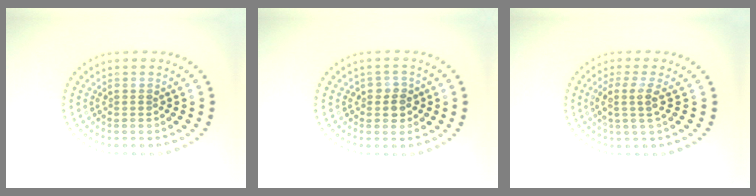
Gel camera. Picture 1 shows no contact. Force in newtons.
{"total": 2.0, "press": 1.9, "slide": 0.7}
{"total": 2.4, "press": 1.9, "slide": 1.4}